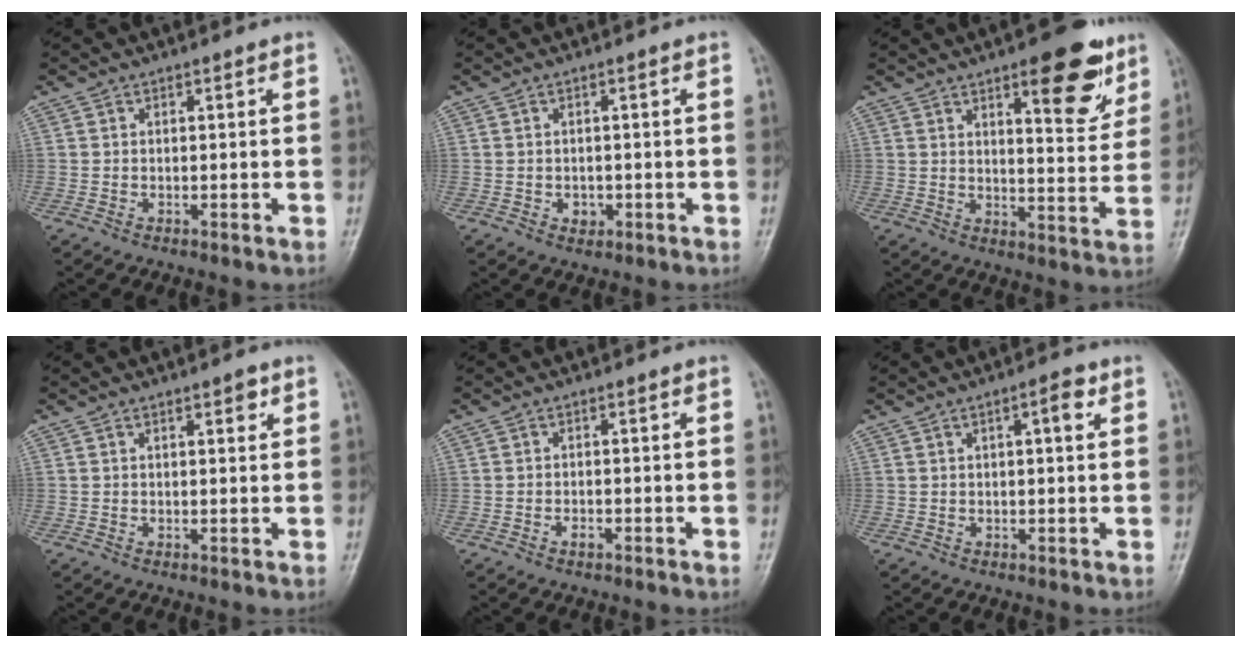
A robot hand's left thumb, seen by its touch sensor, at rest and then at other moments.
{"total": 2.0, "force": [-0.5, 1.6, 1.0], "torque": [-0.004, 0.003, -0.003]}
{"total": 16.4, "force": [9.9, 4.5, 12.2], "torque": [-0.139, -0.064, 0.151]}
{"total": 2.1, "force": [1.2, 0.6, 1.6], "torque": [-0.017, -0.004, 0.016]}
{"total": 1.2, "force": [-0.6, 0.7, 0.8], "torque": [-0.011, 0.005, -0.010]}
{"total": 3.3, "force": [1.4, 0.8, 2.9], "torque": [-0.044, 0.002, 0.019]}